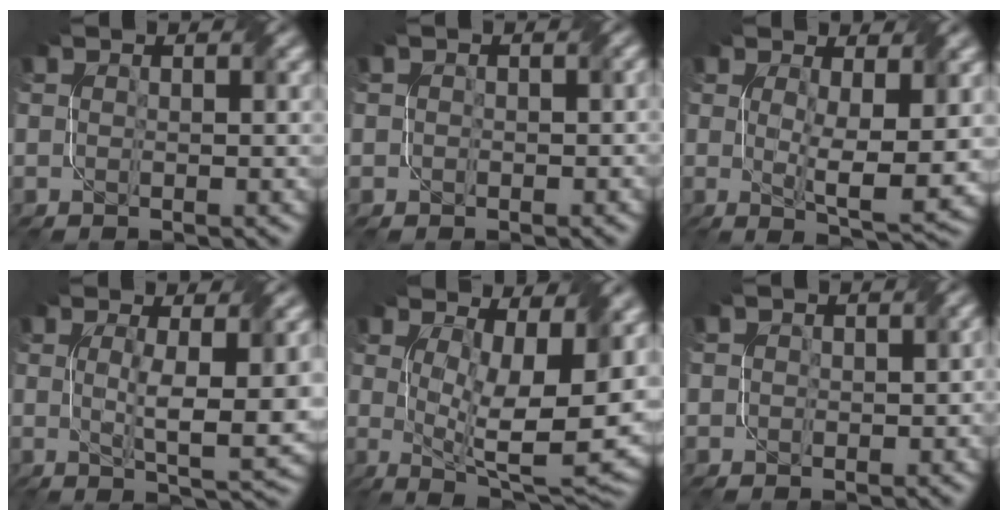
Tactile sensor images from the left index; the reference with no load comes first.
{"total": 0.8, "force": [0.0, 0.7, 0.3], "torque": [-0.002, -0.003, -0.003]}
{"total": 5.3, "force": [0.8, 1.2, 5.1], "torque": [-0.086, -0.016, 0.018]}
{"total": 5.8, "force": [0.2, 1.0, 5.7], "torque": [-0.092, -0.005, 0.007]}
{"total": 10.6, "force": [1.3, 3.8, 9.8], "torque": [-0.160, -0.014, 0.024]}
{"total": 1.7, "force": [0.0, 1.5, 0.8], "torque": [-0.001, -0.003, -0.004]}